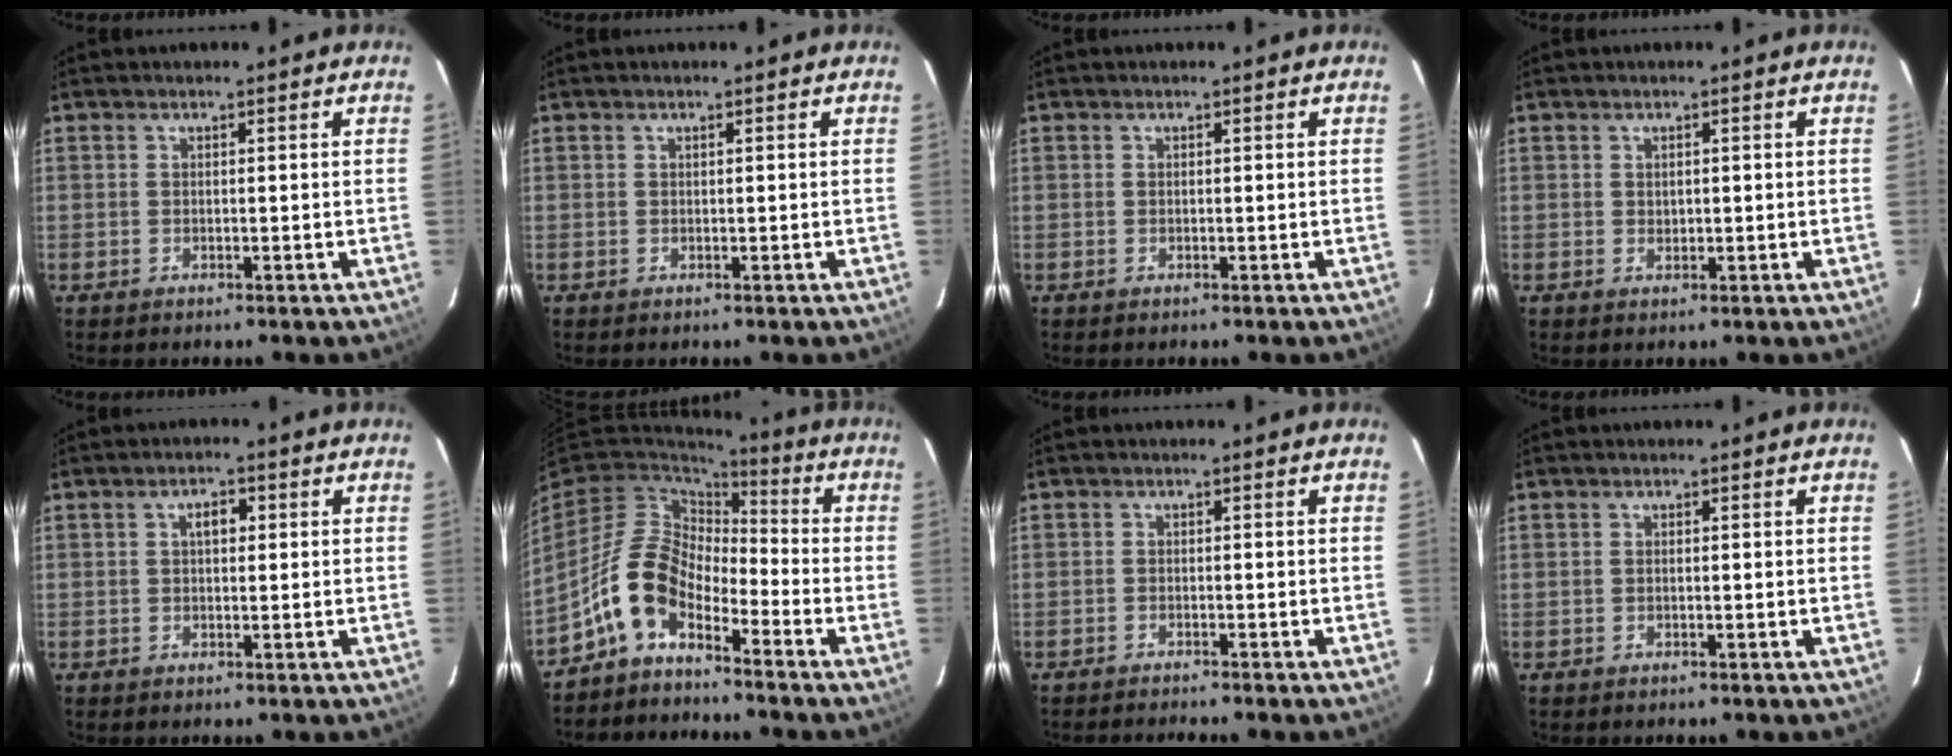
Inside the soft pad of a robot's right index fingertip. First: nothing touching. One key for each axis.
{"total": 0.0}
{"total": 0.0}
{"total": 0.9, "fx": 0.3, "fy": 0.7, "fz": 0.4, "tx": -0.006, "ty": 0.004, "tz": 0.007}
{"total": 2.7, "fx": 0.6, "fy": 1.5, "fz": 2.1, "tx": -0.034, "ty": 0.011, "tz": 0.010}
{"total": 11.0, "fx": -6.2, "fy": 5.9, "fz": 6.9, "tx": -0.140, "ty": 0.016, "tz": -0.132}
{"total": 3.0, "fx": -2.8, "fy": -0.4, "fz": 0.8, "tx": -0.030, "ty": -0.006, "tz": -0.047}
{"total": 0.0}